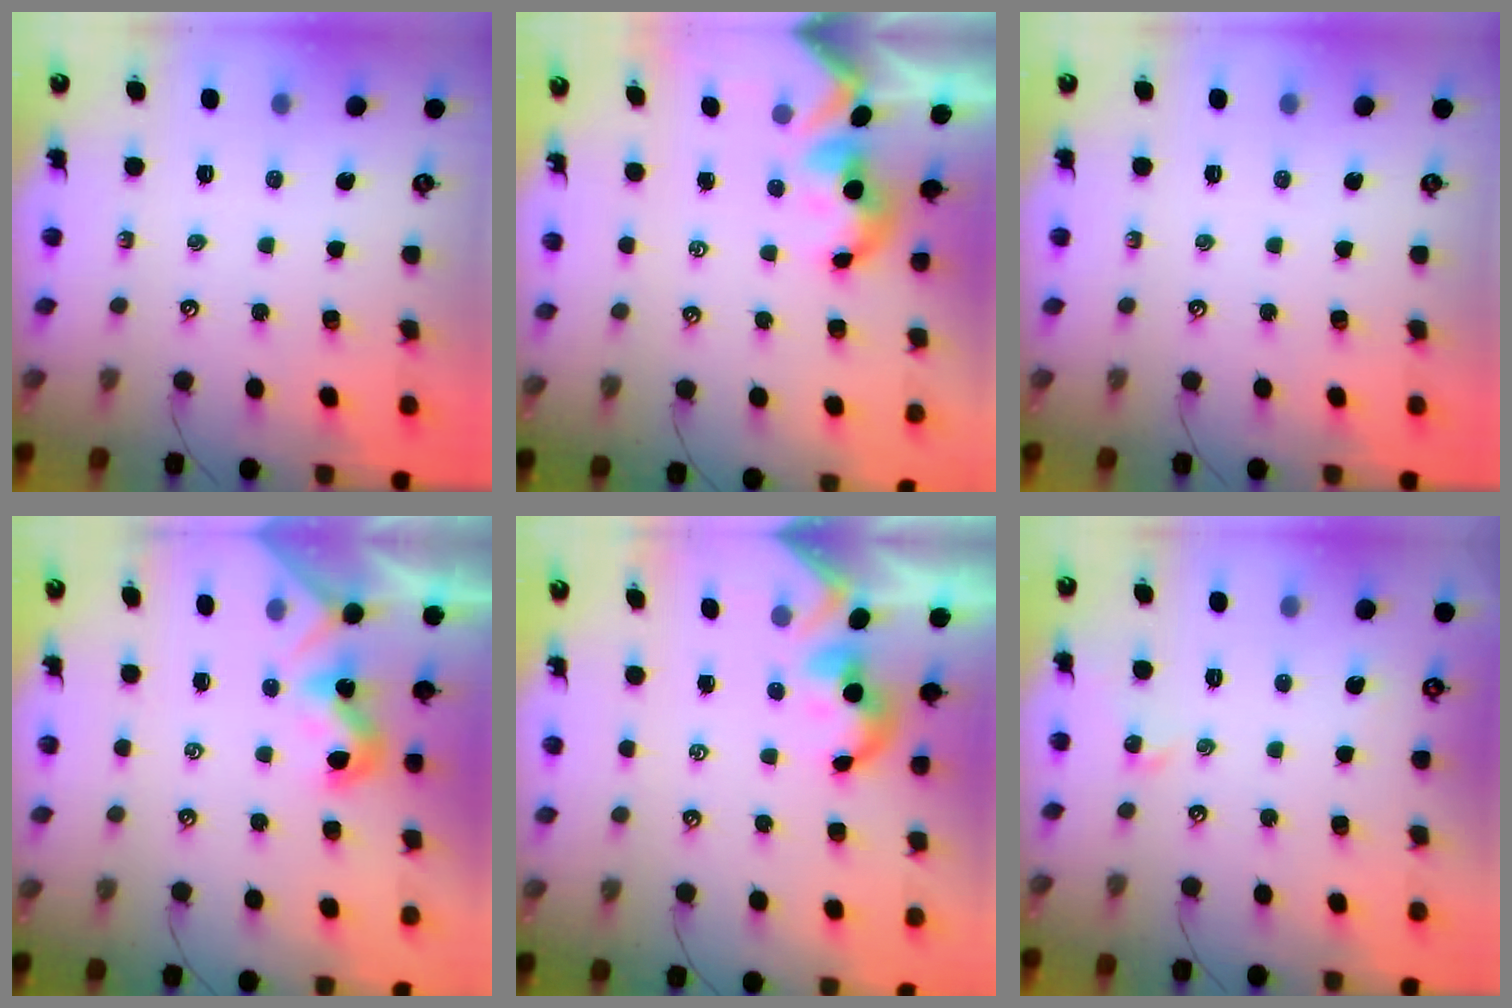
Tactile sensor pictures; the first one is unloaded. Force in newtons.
{"total": 1.3, "press": 1.3, "slide": 0.0}
{"total": 0.0}
{"total": 1.3, "press": 1.2, "slide": 0.3}
{"total": 1.2, "press": 1.1, "slide": 0.4}
{"total": 1.0, "press": 1.0, "slide": 0.3}